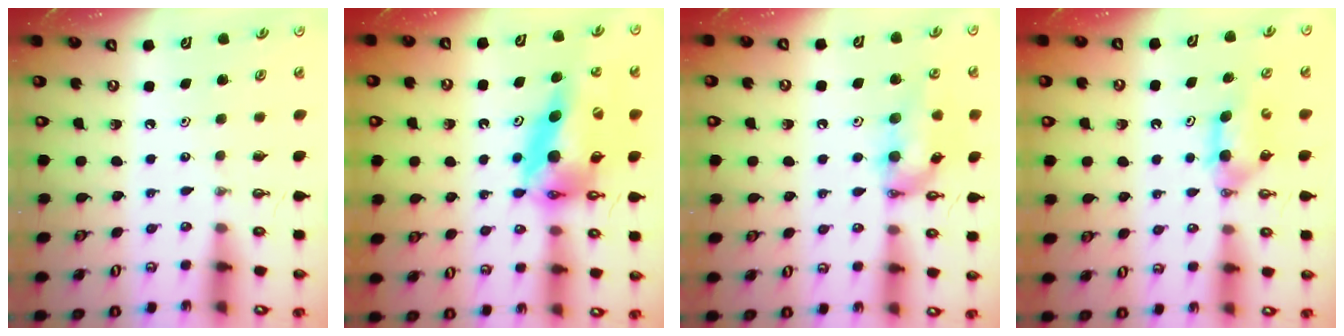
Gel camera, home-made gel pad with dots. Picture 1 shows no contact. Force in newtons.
{"total": 18.5, "press": 18.3, "slide": 2.4}
{"total": 13.8, "press": 13.7, "slide": 1.6}
{"total": 6.4, "press": 3.6, "slide": 5.3}